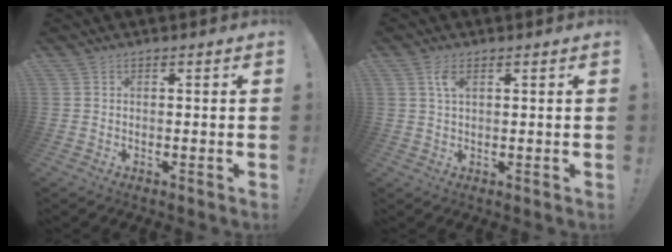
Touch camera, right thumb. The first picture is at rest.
{"total": 3.6, "force": [1.5, 1.6, 2.9], "torque": [-0.047, -0.003, 0.023]}